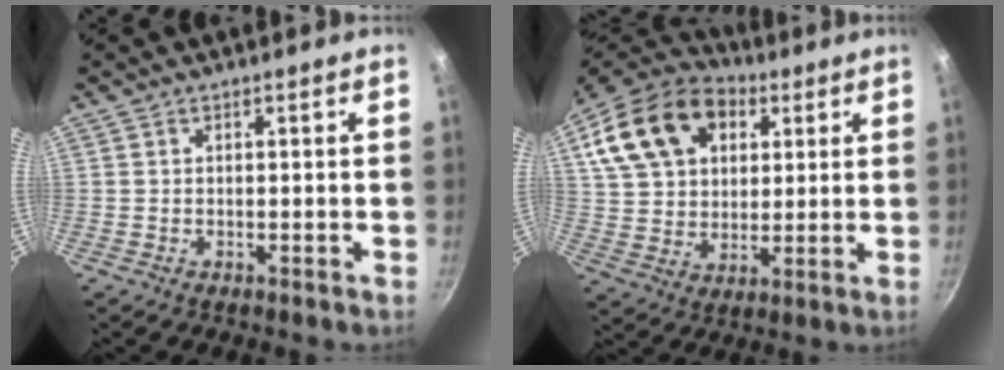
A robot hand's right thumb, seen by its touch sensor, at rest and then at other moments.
{"total": 20.3, "force": [7.6, 13.7, 13.0], "torque": [-0.220, 0.008, 0.130]}